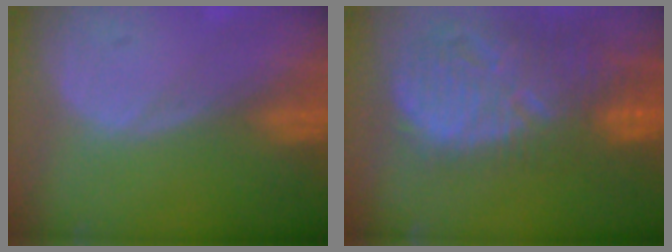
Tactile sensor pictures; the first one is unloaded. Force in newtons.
{"total": 13.1, "press": 11.3, "slide": 6.6}